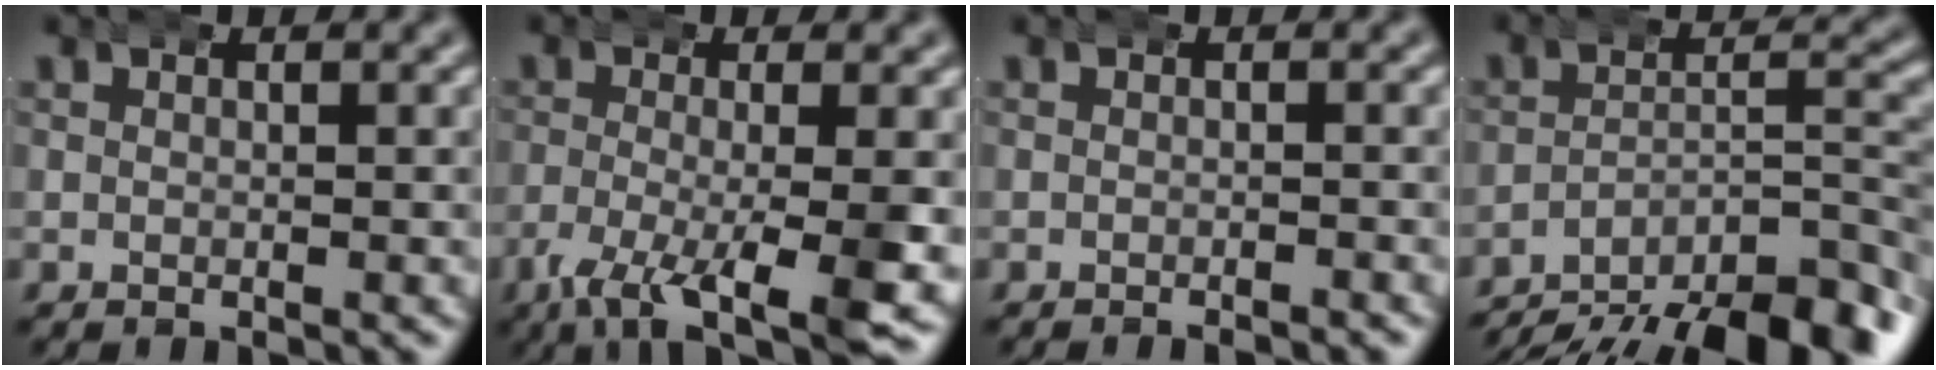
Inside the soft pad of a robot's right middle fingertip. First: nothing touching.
{"total": 8.7, "force": [-5.4, 2.3, 6.4], "torque": [-0.108, -0.029, -0.078]}
{"total": 1.2, "force": [-1.2, 0.0, 0.2], "torque": [0.000, 0.000, -0.019]}
{"total": 13.1, "force": [-9.0, 5.7, 7.7], "torque": [-0.088, -0.026, -0.134]}